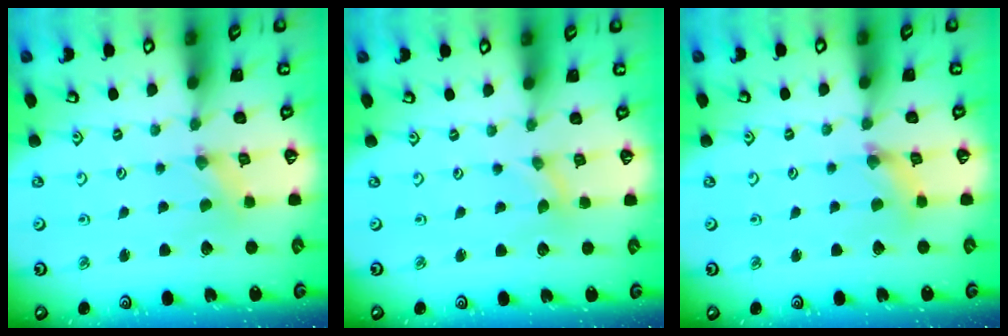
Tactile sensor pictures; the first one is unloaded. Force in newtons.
{"total": 0.0}
{"total": 2.4, "press": 2.4, "slide": 0.2}